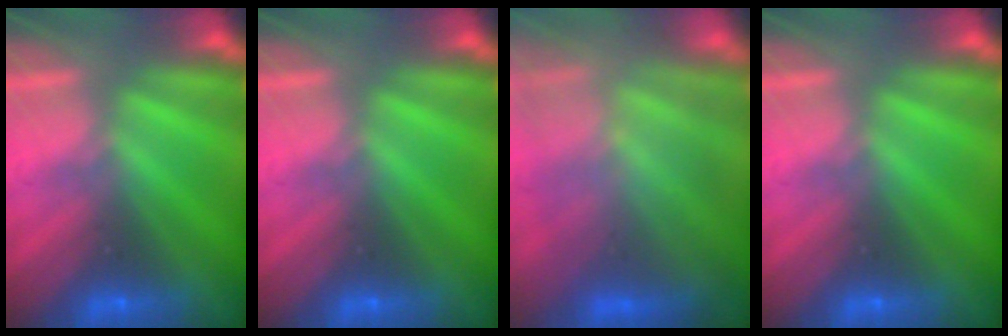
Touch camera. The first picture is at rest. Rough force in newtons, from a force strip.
{"total": 0.0}
{"total": 9.5}
{"total": 0.0}